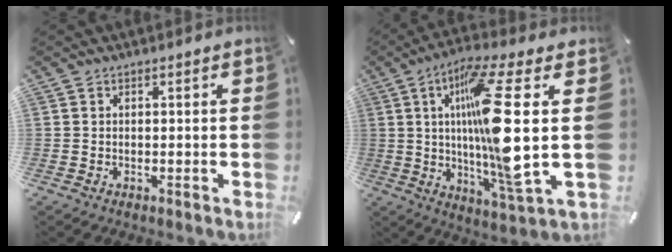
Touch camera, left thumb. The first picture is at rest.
{"total": 20.1, "force": [3.3, 2.3, 19.7], "torque": [-0.369, -0.029, 0.032]}